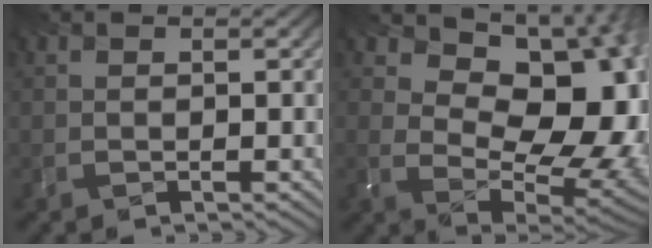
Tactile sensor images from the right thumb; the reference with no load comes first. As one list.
[{"total": 14.5, "force": [2.4, 9.6, 10.5], "torque": [-0.107, -0.001, 0.070]}]